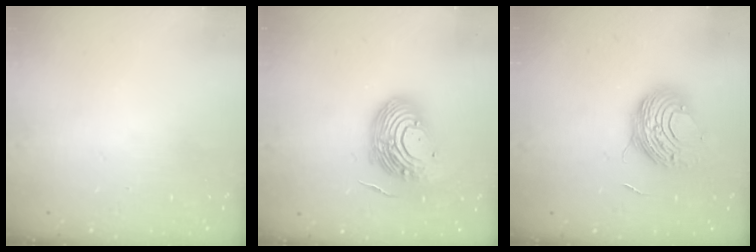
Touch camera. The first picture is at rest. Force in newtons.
{"total": 14.4, "press": 14.2, "slide": 2.4}
{"total": 10.1, "press": 10.1, "slide": 0.7}